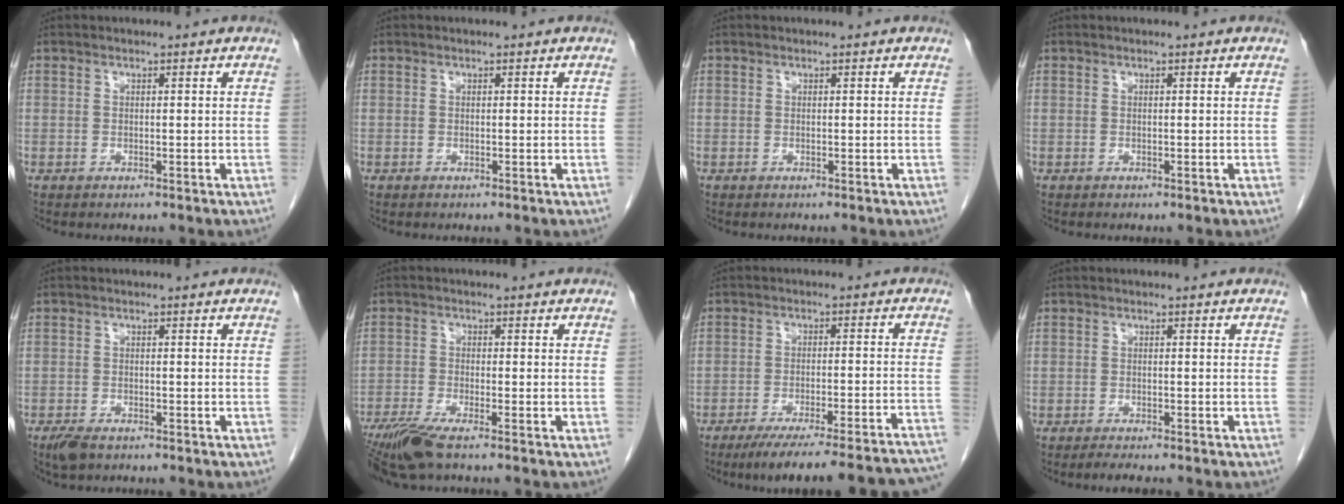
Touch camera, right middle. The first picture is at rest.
{"total": 0.0}
{"total": 0.0}
{"total": 0.0}
{"total": 2.9, "force": [-2.1, 1.2, 1.5], "torque": [-0.032, -0.004, -0.034]}
{"total": 6.3, "force": [-4.7, 0.4, 4.1], "torque": [-0.081, -0.019, -0.089]}
{"total": 24.3, "force": [-22.1, 0.5, 10.0], "torque": [-0.074, -0.020, -0.284]}
{"total": 2.1, "force": [-1.8, 0.4, 1.0], "torque": [-0.022, -0.006, -0.029]}